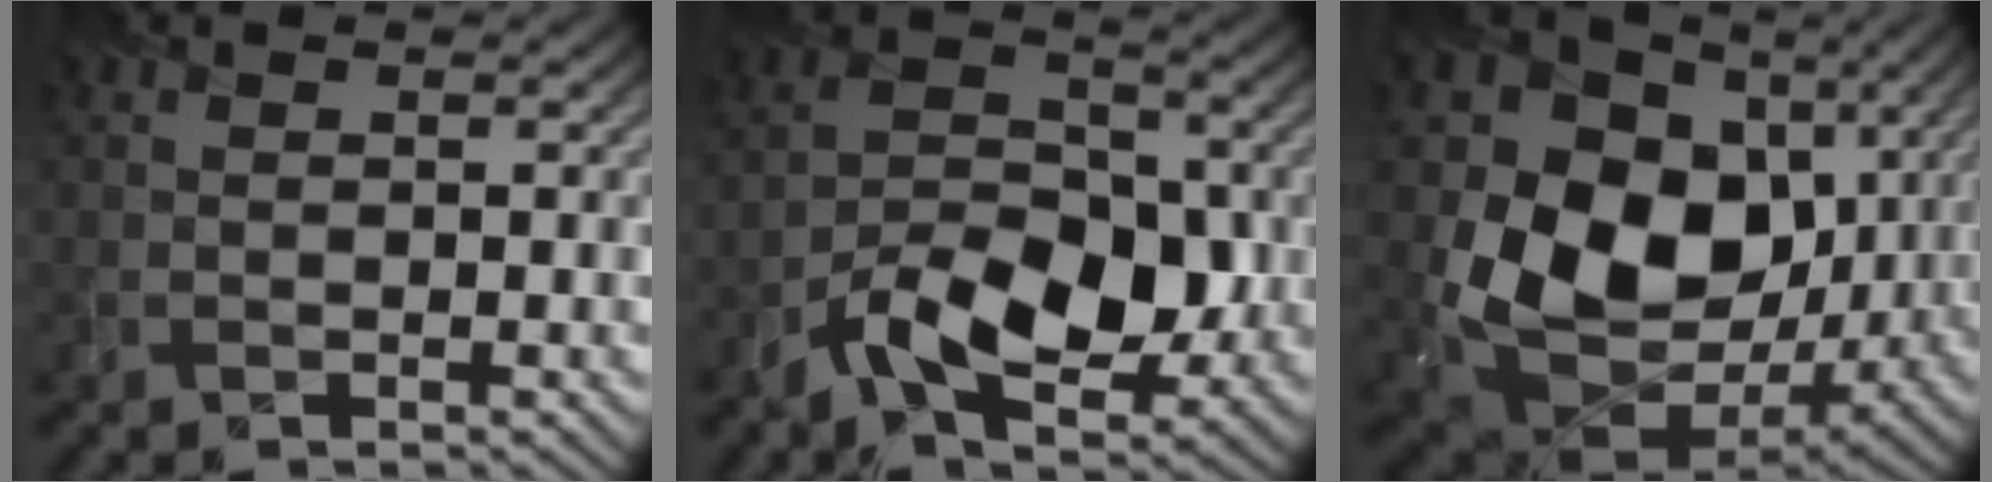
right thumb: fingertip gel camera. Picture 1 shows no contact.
{"total": 9.2, "force": [-3.8, 4.9, 6.7], "torque": [-0.120, 0.004, -0.073]}
{"total": 17.1, "force": [2.7, 13.4, 10.3], "torque": [-0.212, -0.018, 0.062]}